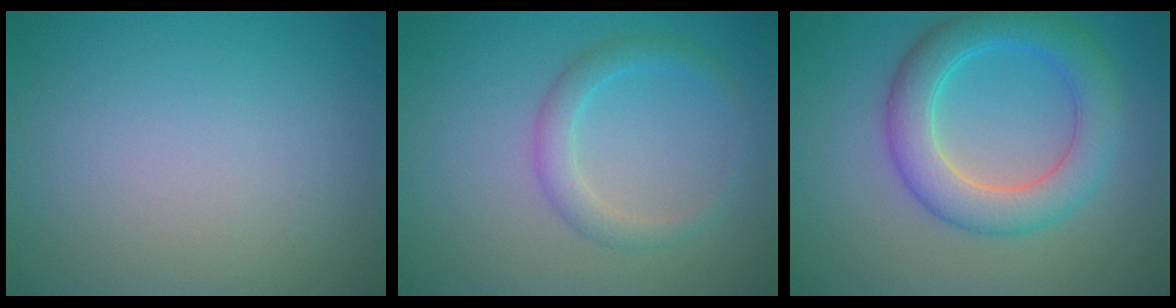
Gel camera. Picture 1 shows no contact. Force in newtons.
{"total": 2.4, "press": 2.4, "slide": 0.0}
{"total": 5.8, "press": 5.8, "slide": 0.1}